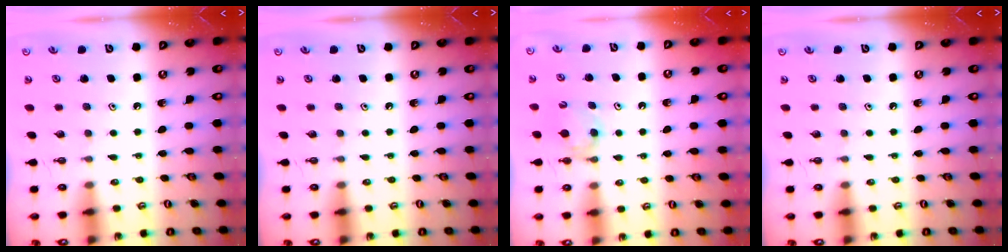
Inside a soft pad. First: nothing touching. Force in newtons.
{"total": 0.0}
{"total": 4.5, "press": 4.5, "slide": 0.6}
{"total": 0.0}